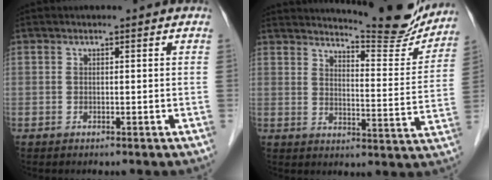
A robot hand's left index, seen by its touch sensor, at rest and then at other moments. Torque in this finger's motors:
{"motor_torque": [0.01, -0.57, 0.33, 0.06]}